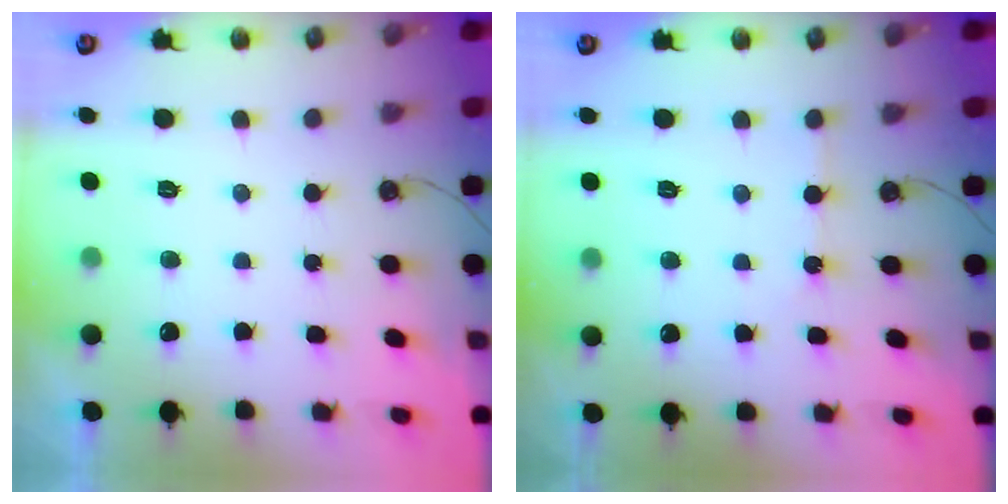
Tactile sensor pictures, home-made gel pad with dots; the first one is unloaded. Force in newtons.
{"total": 2.7, "press": 2.7, "slide": 0.4}